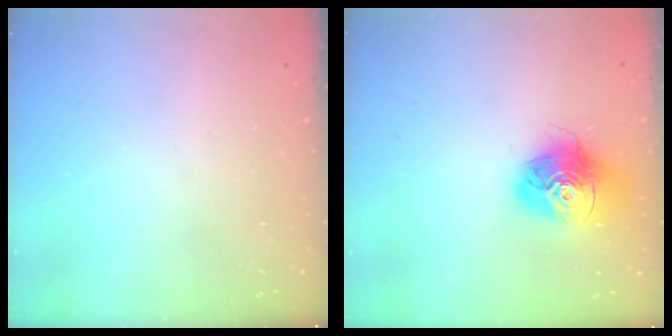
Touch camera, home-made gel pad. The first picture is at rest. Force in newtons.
{"total": 16.9, "press": 16.9, "slide": 1.7}